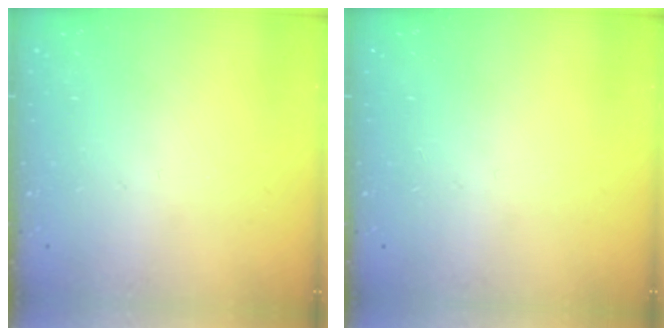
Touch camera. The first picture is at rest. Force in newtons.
{"total": 0.0}